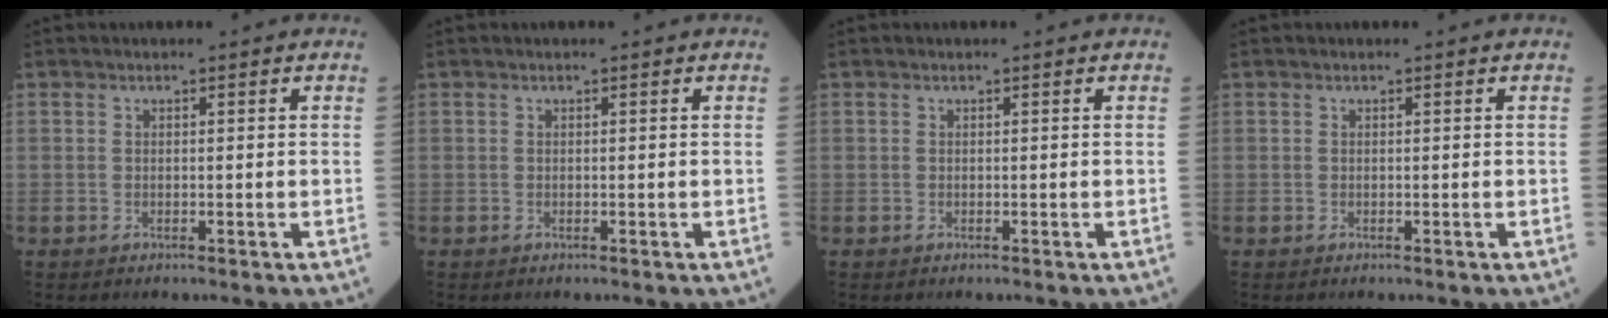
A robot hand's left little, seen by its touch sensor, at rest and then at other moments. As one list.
[{"total": 0.0}, {"total": 0.0}, {"total": 0.0}]